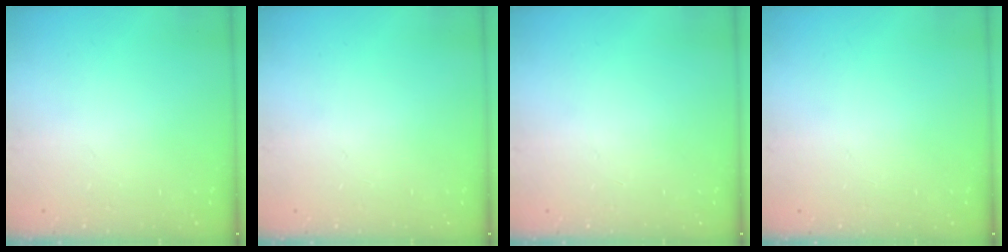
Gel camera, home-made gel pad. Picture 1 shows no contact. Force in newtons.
{"total": 0.0}
{"total": 0.0}
{"total": 0.0}